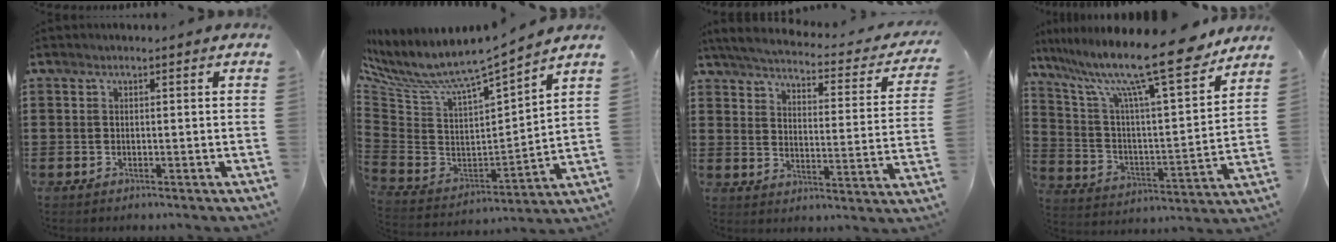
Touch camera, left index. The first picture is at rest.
{"total": 6.3, "force": [5.7, 0.3, 2.8], "torque": [-0.085, -0.059, 0.087]}
{"total": 4.2, "force": [3.9, 0.0, 1.7], "torque": [-0.057, -0.029, 0.060]}
{"total": 15.7, "force": [12.7, 1.1, 9.0], "torque": [-0.201, -0.077, 0.211]}